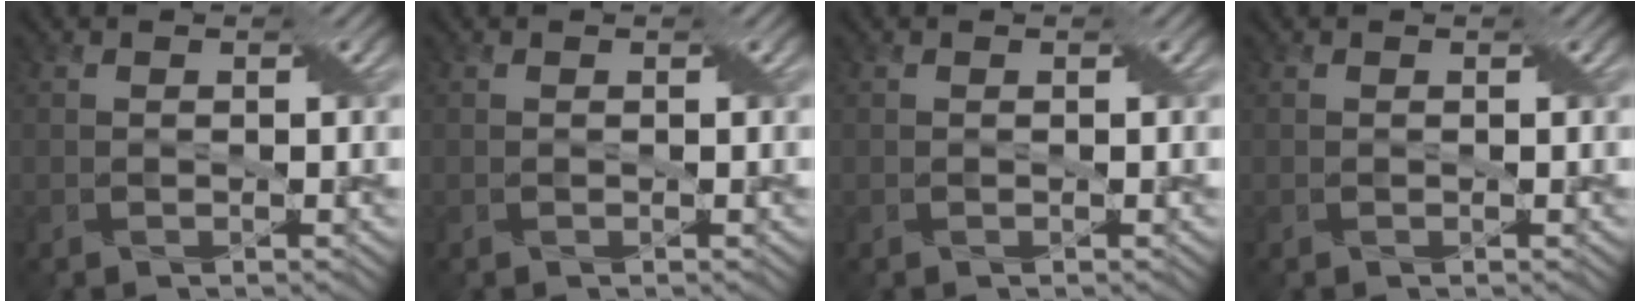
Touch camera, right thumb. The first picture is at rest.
{"total": 0.0}
{"total": 0.0}
{"total": 0.0}